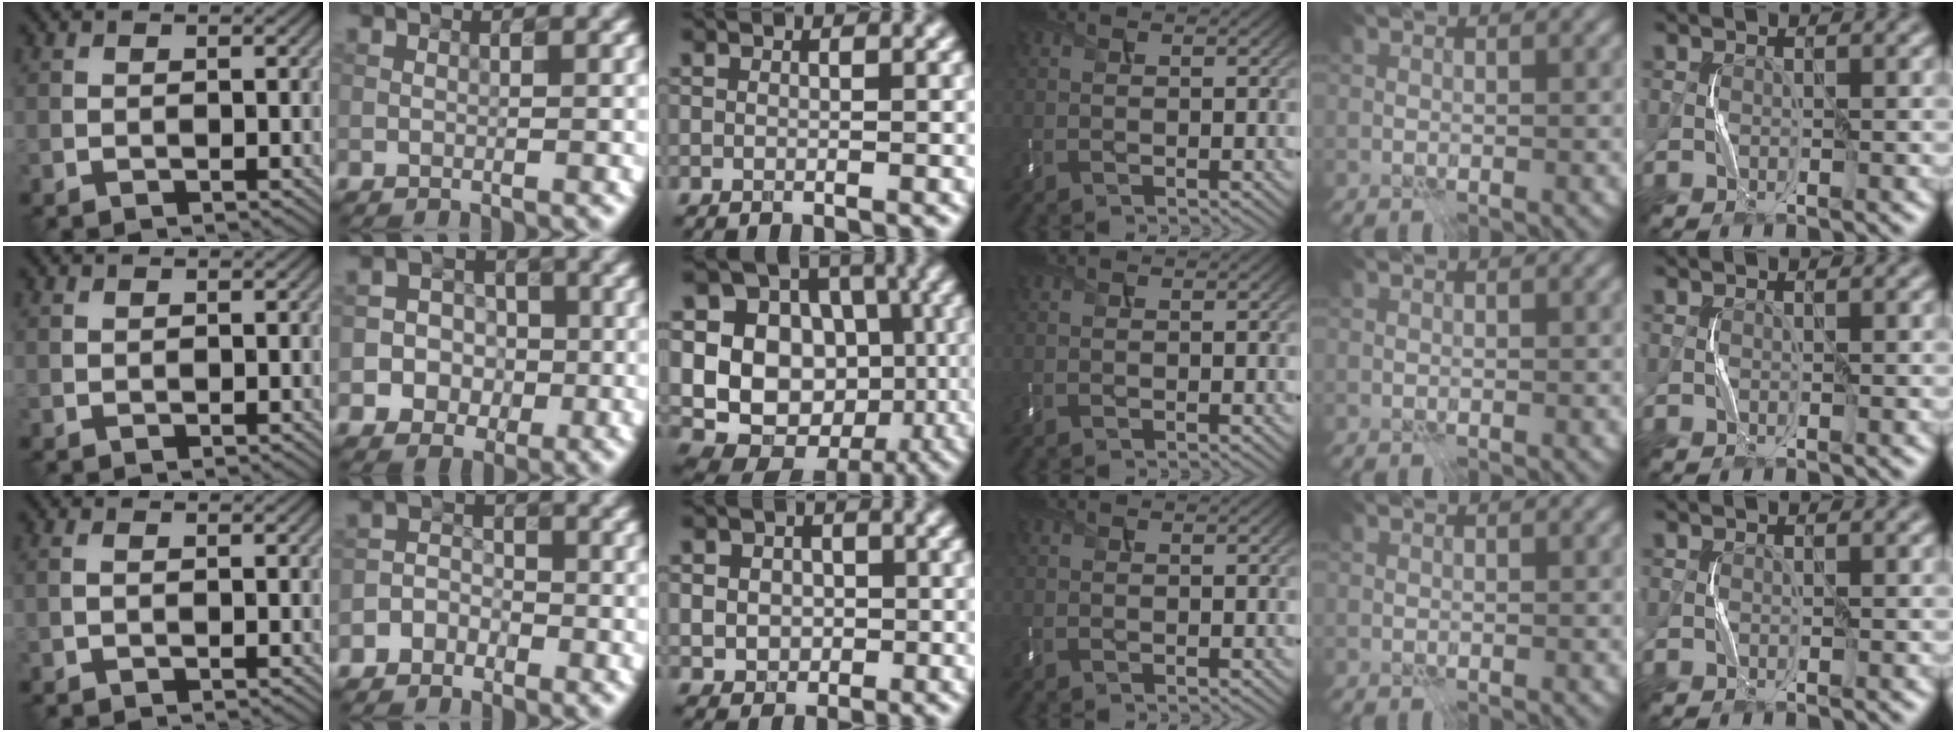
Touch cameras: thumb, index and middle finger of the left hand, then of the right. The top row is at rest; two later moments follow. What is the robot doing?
{"motion": "press", "object": "memory foam"}